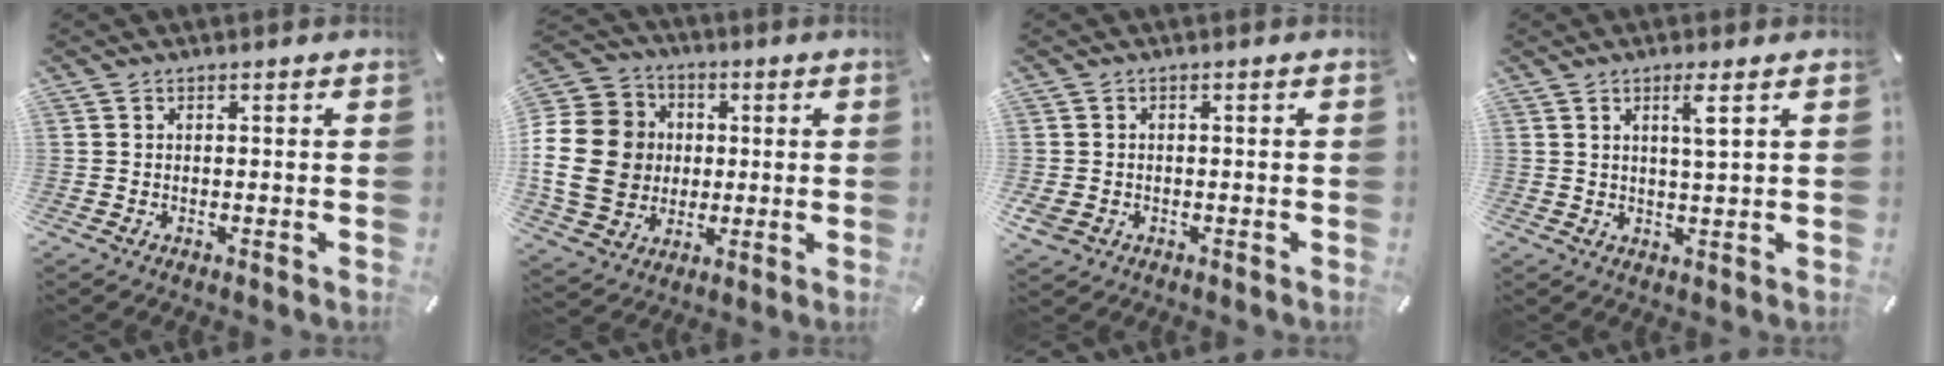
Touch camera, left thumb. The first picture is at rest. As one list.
[{"total": 18.8, "force": [-1.0, 16.4, 9.2], "torque": [-0.186, 0.013, -0.019]}, {"total": 2.6, "force": [-0.9, 2.1, 1.1], "torque": [-0.033, -0.001, -0.021]}, {"total": 4.3, "force": [1.9, 0.1, 3.9], "torque": [-0.073, -0.004, 0.027]}]